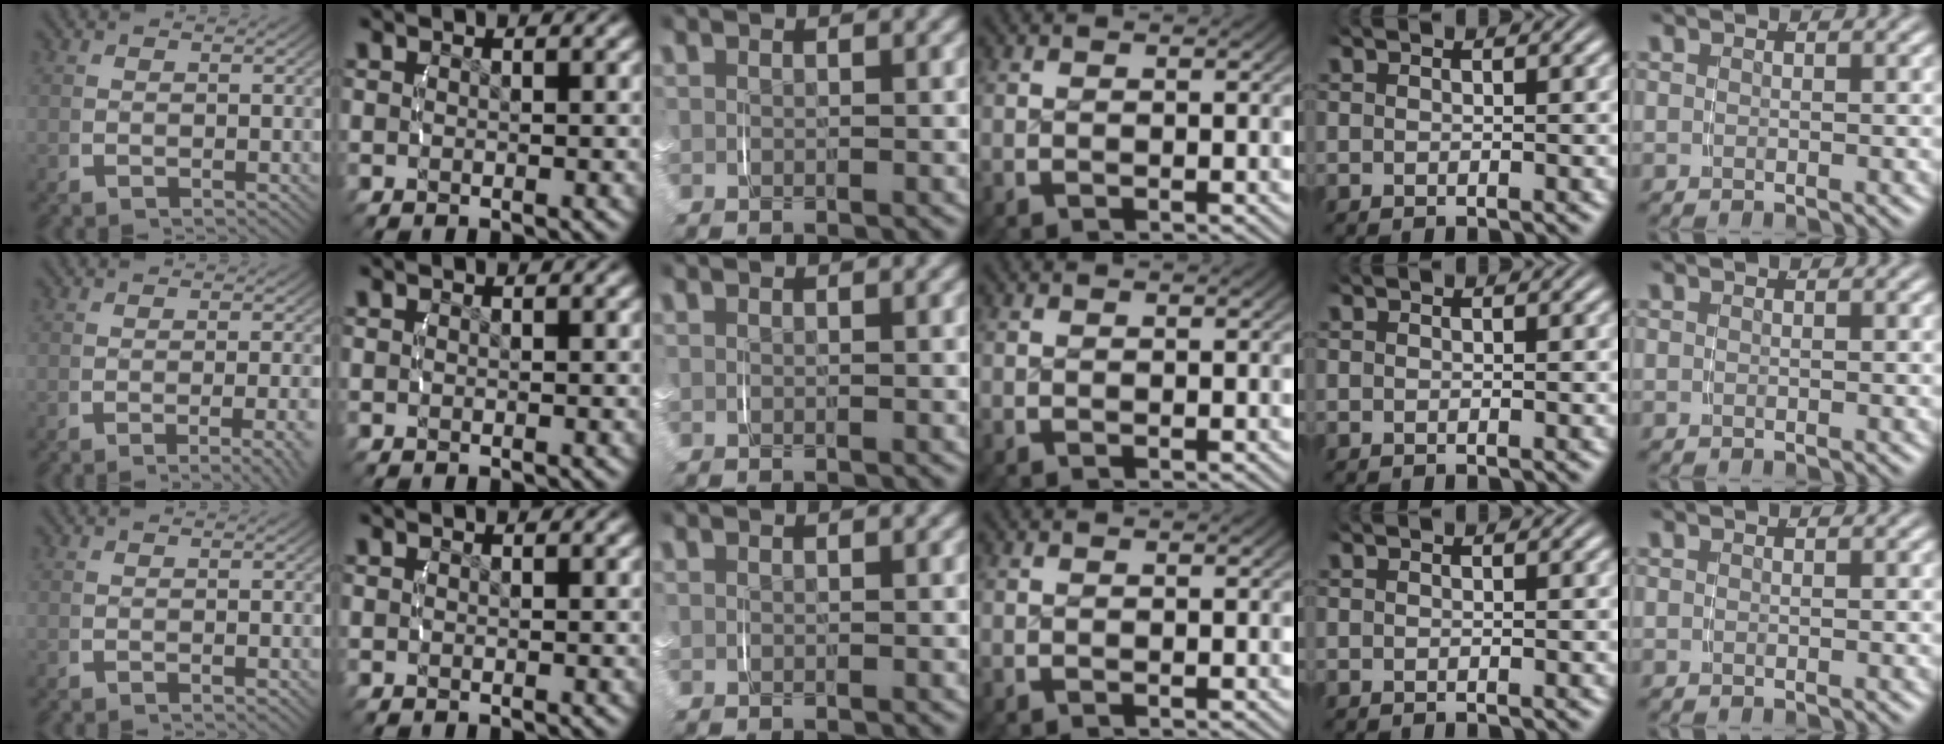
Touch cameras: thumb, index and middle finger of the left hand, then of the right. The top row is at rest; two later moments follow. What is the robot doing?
{"motion": "lift_and_place", "object": "dispenser bottle"}